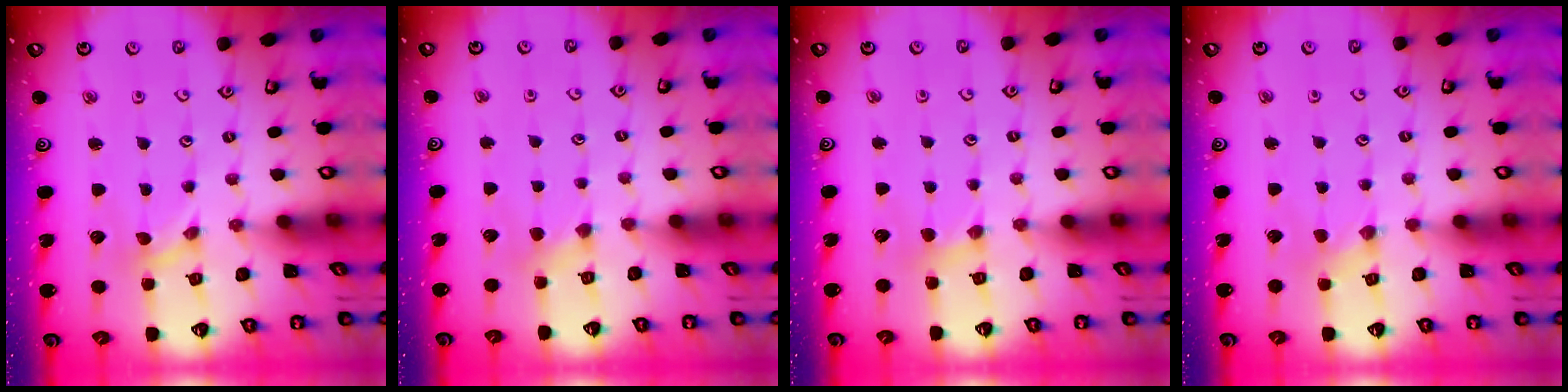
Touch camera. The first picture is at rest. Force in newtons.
{"total": 2.5, "press": 2.5, "slide": 0.3}
{"total": 3.3, "press": 3.3, "slide": 0.4}
{"total": 1.2, "press": 1.2, "slide": 0.1}